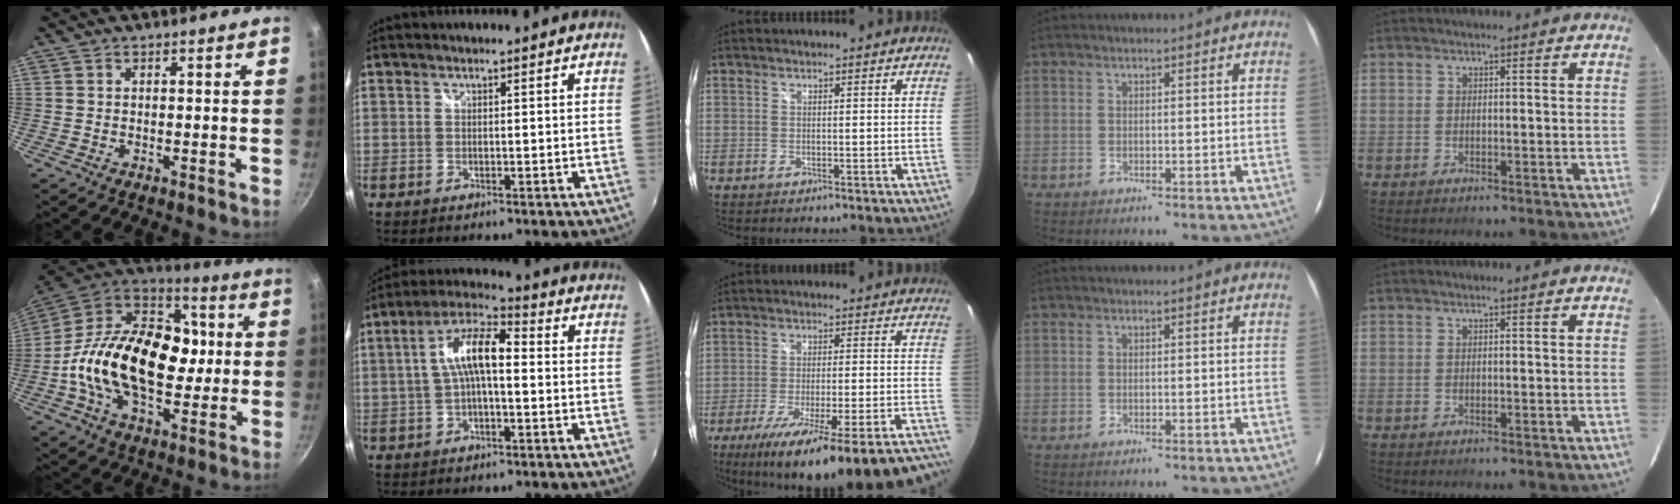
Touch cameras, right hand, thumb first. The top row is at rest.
{"thumb": {"total": 27.5, "force": [-1.5, 17.7, 21.0], "torque": [-0.328, 0.038, -0.040]}, "index": {"total": 9.7, "force": [0.0, 3.4, 9.0], "torque": [-0.178, 0.025, -0.003]}, "middle": {"total": 26.8, "force": [-21.9, 2.0, 15.3], "torque": [-0.240, -0.073, -0.313]}}